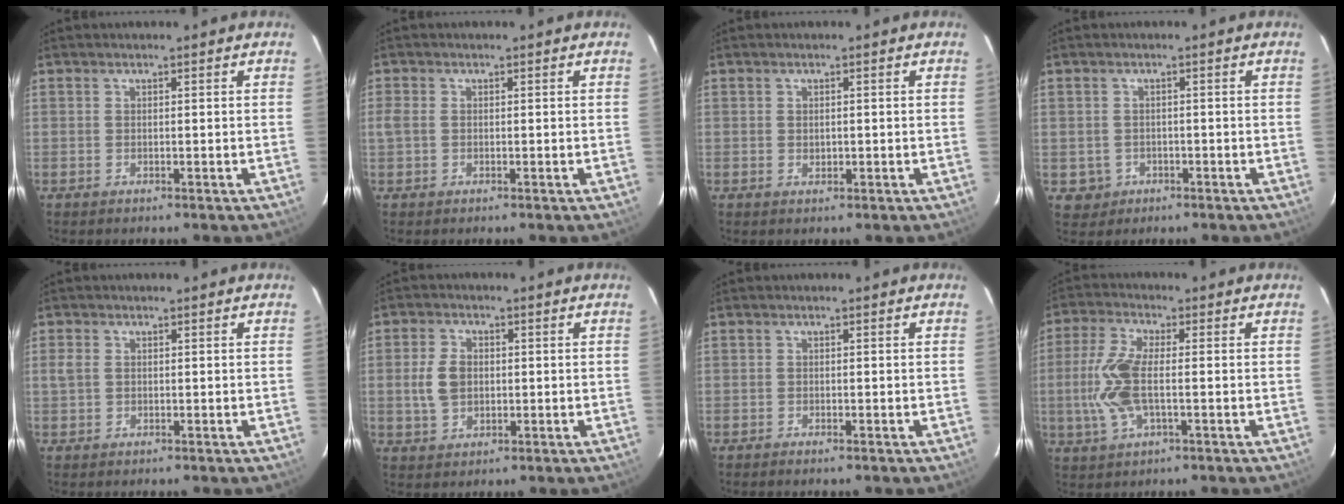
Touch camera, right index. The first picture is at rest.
{"total": 1.9, "force": [-0.3, 1.5, 1.1], "torque": [-0.026, 0.001, -0.009]}
{"total": 1.0, "force": [0.0, 0.8, 0.5], "torque": [-0.006, 0.002, 0.001]}
{"total": 3.7, "force": [-0.9, 3.5, 0.3], "torque": [-0.014, 0.009, -0.005]}
{"total": 1.9, "force": [0.0, 1.5, 1.1], "torque": [-0.027, 0.002, -0.001]}
{"total": 5.7, "force": [-0.1, 4.2, 3.9], "torque": [-0.084, 0.008, 0.004]}
{"total": 0.7, "force": [-0.6, 0.1, 0.3], "torque": [-0.007, -0.001, -0.011]}
{"total": 9.7, "force": [-1.2, 3.6, 8.9], "torque": [-0.194, 0.003, -0.026]}